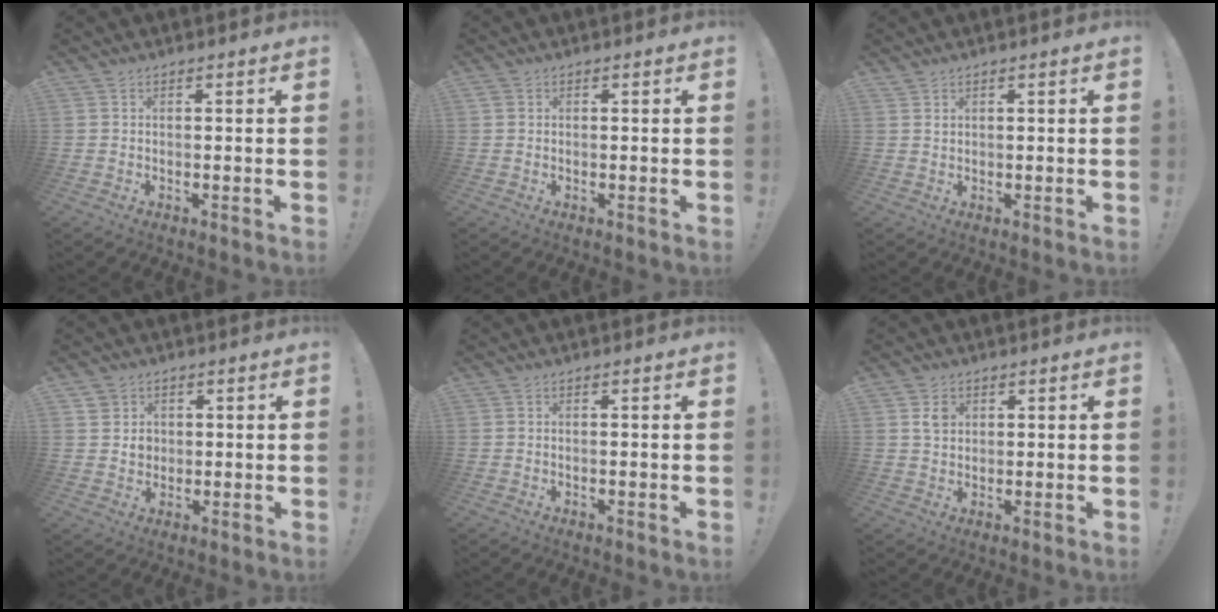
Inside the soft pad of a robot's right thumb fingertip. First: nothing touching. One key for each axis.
{"total": 0.9, "fx": 0.5, "fy": 0.7, "fz": 0.2, "tx": -0.004, "ty": 0.003, "tz": 0.011}
{"total": 1.2, "fx": 0.9, "fy": 0.7, "fz": 0.2, "tx": 0.011, "ty": -0.010, "tz": 0.015}
{"total": 4.2, "fx": 1.2, "fy": 3.9, "fz": 1.0, "tx": -0.014, "ty": -0.004, "tz": 0.022}
{"total": 0.0}
{"total": 3.8, "fx": 1.7, "fy": 3.0, "fz": 1.4, "tx": -0.010, "ty": -0.007, "tz": 0.029}